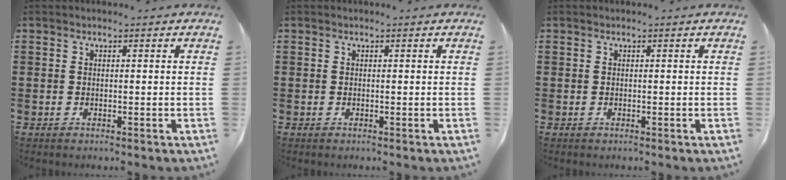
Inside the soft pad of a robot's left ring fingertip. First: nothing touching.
{"total": 0.0}
{"total": 0.0}